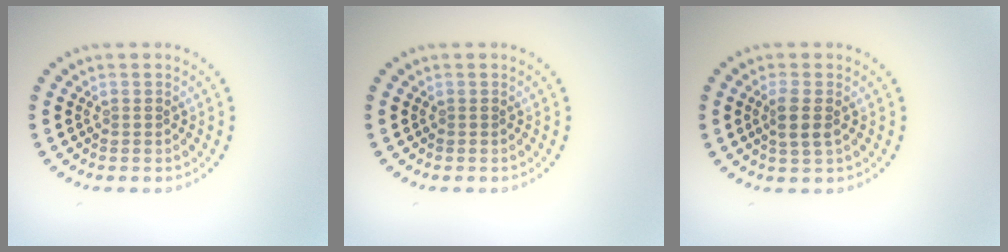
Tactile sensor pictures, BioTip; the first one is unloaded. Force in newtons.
{"total": 0.0}
{"total": 2.0, "press": 1.7, "slide": 0.9}